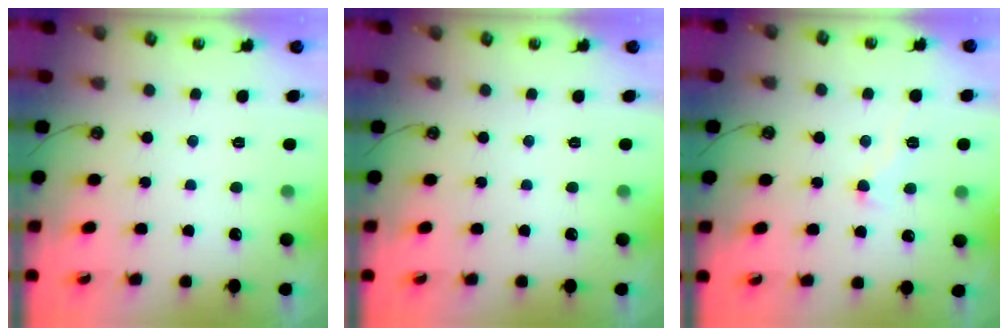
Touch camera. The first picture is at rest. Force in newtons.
{"total": 0.0}
{"total": 2.2, "press": 2.1, "slide": 0.6}